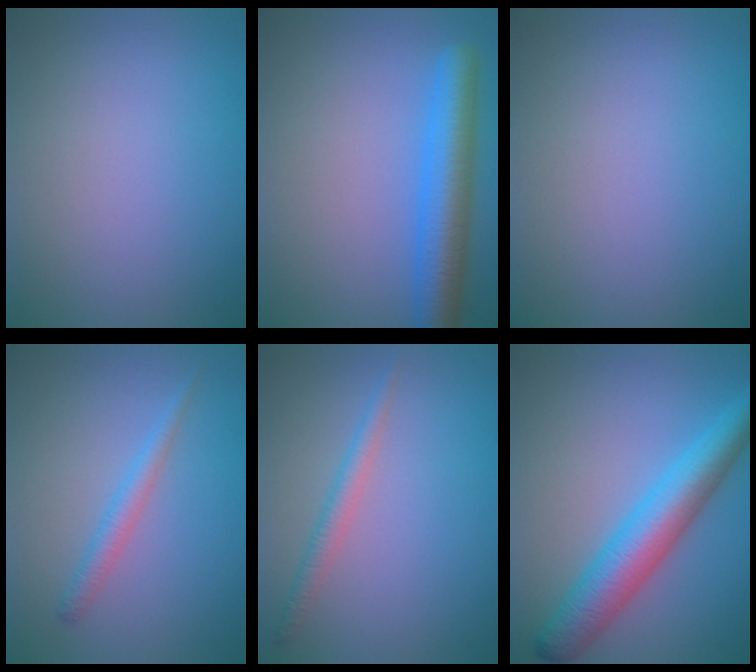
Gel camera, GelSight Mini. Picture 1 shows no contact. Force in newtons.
{"total": 5.6, "press": 5.6, "slide": 0.2}
{"total": 0.0}
{"total": 1.7, "press": 1.7, "slide": 0.1}
{"total": 1.8, "press": 1.8, "slide": 0.1}
{"total": 6.6, "press": 6.6, "slide": 0.1}